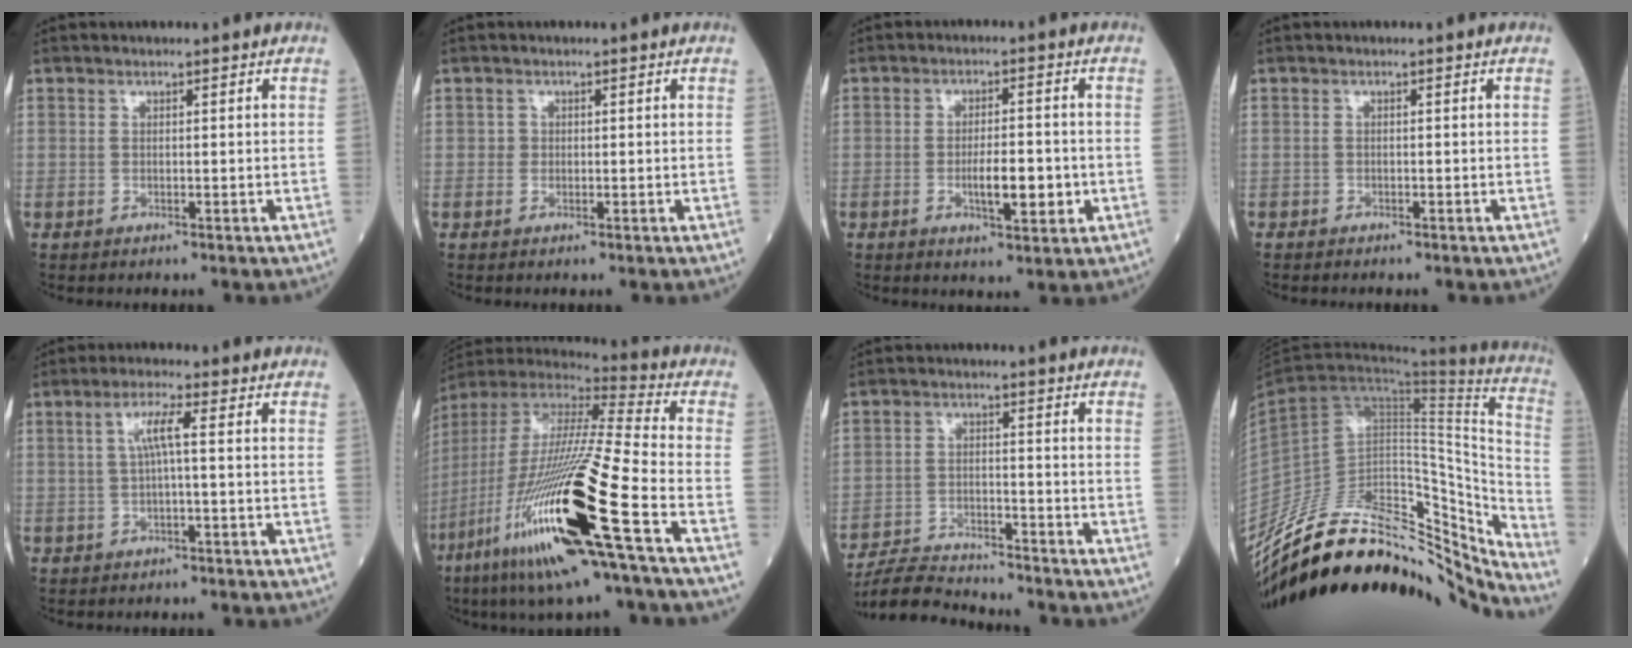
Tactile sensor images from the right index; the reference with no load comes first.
{"total": 1.1, "force": [0.0, 1.0, 0.4], "torque": [-0.013, 0.012, 0.003]}
{"total": 6.7, "force": [-1.6, 2.1, 6.1], "torque": [-0.109, -0.001, -0.021]}
{"total": 1.5, "force": [-1.1, 0.8, 0.6], "torque": [-0.020, -0.001, -0.016]}
{"total": 4.4, "force": [0.6, 0.7, 4.3], "torque": [-0.089, 0.015, 0.014]}
{"total": 30.1, "force": [-11.7, 2.3, 27.6], "torque": [-0.562, -0.078, -0.221]}
{"total": 9.9, "force": [-9.6, 0.9, 2.4], "torque": [-0.053, -0.004, -0.169]}
{"total": 32.4, "force": [-27.1, 9.2, 15.0], "torque": [-0.216, 0.014, -0.411]}